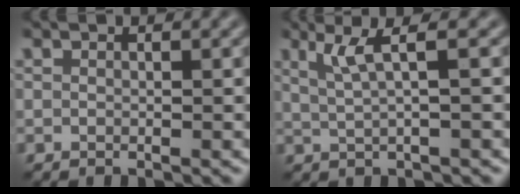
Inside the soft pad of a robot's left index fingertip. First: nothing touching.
{"total": 3.1, "force": [1.3, 0.5, 2.8], "torque": [-0.049, 0.001, 0.029]}